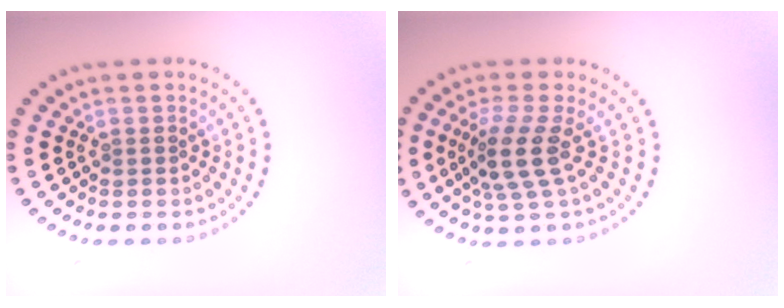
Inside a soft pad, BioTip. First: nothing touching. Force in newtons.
{"total": 3.8, "press": 3.0, "slide": 2.4}